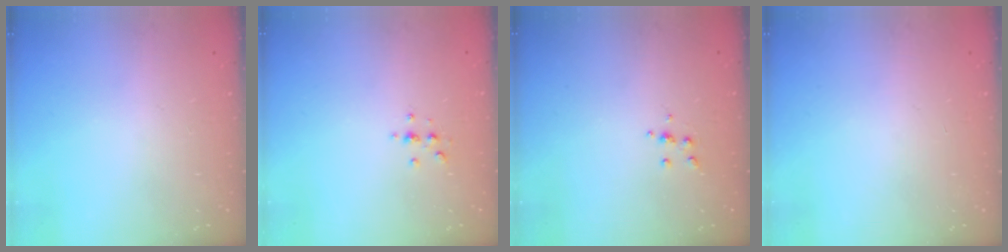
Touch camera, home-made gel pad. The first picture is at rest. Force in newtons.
{"total": 2.3, "press": 2.3, "slide": 0.2}
{"total": 4.0, "press": 3.9, "slide": 0.9}
{"total": 0.0}